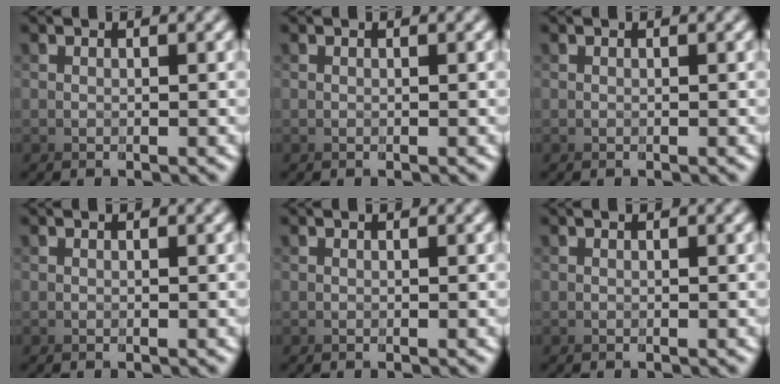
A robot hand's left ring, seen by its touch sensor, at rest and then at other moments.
{"total": 0.0}
{"total": 0.0}
{"total": 0.0}
{"total": 0.0}
{"total": 0.0}